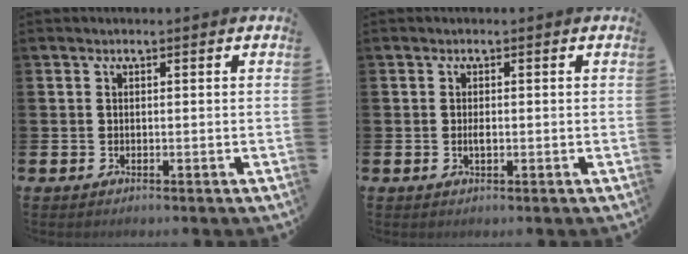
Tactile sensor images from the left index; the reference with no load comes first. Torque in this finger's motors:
{"motor_torque": [0.04, 0.01, 0.01, 0.01]}